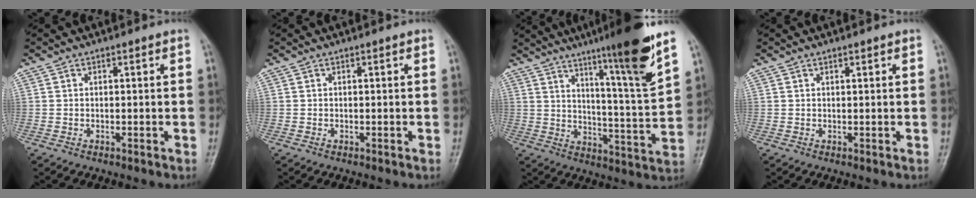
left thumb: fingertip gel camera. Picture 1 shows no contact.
{"total": 0.0}
{"total": 16.7, "force": [10.5, 0.3, 12.9], "torque": [-0.181, -0.061, 0.161]}
{"total": 0.6, "force": [0.4, 0.2, 0.4], "torque": [-0.007, -0.001, 0.006]}